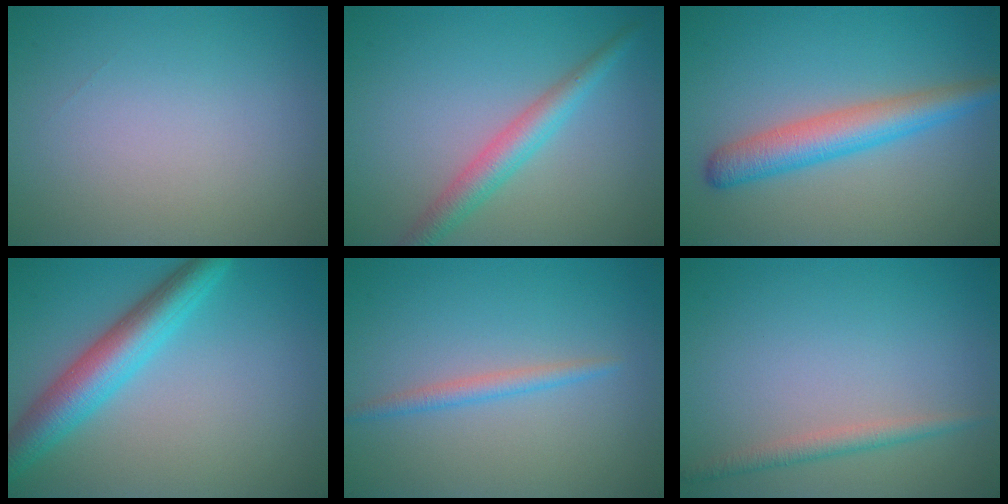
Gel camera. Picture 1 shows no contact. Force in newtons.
{"total": 3.2, "press": 3.2, "slide": 0.1}
{"total": 4.5, "press": 4.5, "slide": 0.1}
{"total": 5.5, "press": 5.5, "slide": 0.1}
{"total": 1.6, "press": 1.6, "slide": 0.0}
{"total": 1.7, "press": 1.7, "slide": 0.1}